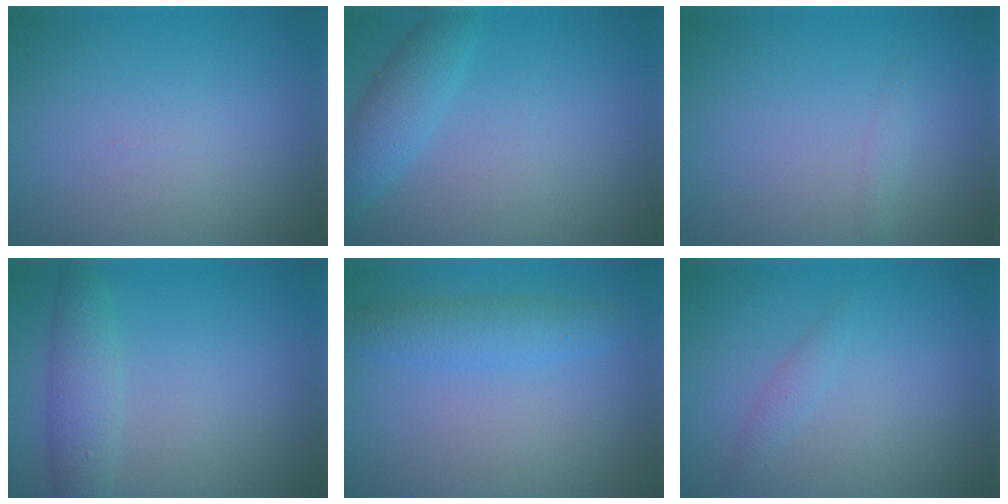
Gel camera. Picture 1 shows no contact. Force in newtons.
{"total": 2.6, "press": 2.6, "slide": 0.1}
{"total": 0.6, "press": 0.6, "slide": 0.0}
{"total": 2.8, "press": 2.8, "slide": 0.0}
{"total": 2.8, "press": 2.8, "slide": 0.0}
{"total": 0.9, "press": 0.9, "slide": 0.1}